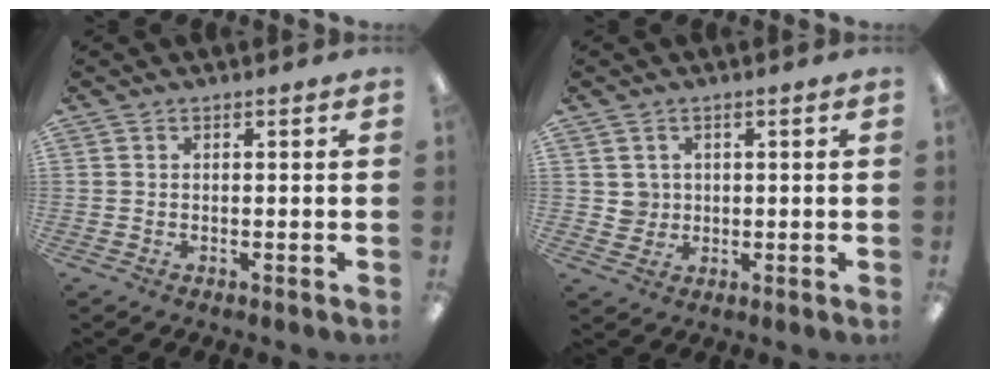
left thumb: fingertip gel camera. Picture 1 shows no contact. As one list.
[{"total": 3.2, "force": [1.1, 3.0, 0.1], "torque": [-0.004, 0.002, 0.019]}]